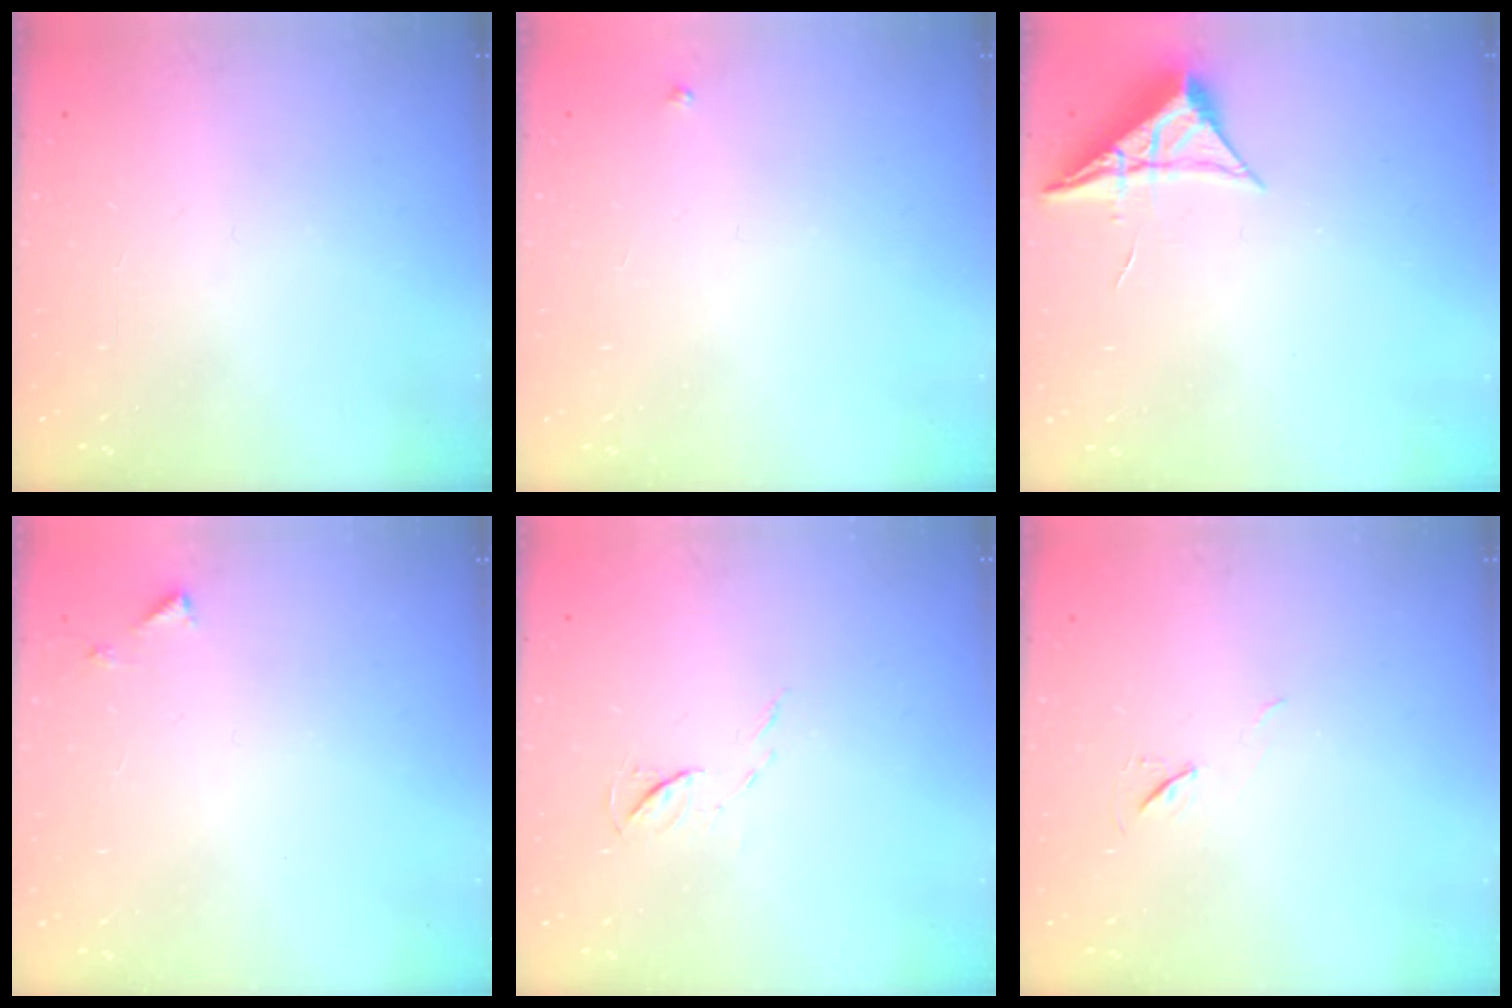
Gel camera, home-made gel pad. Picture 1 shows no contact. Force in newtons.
{"total": 2.7, "press": 2.7, "slide": 0.3}
{"total": 6.6, "press": 6.6, "slide": 0.2}
{"total": 3.2, "press": 3.2, "slide": 0.3}
{"total": 5.2, "press": 5.1, "slide": 0.8}
{"total": 6.4, "press": 5.8, "slide": 2.5}